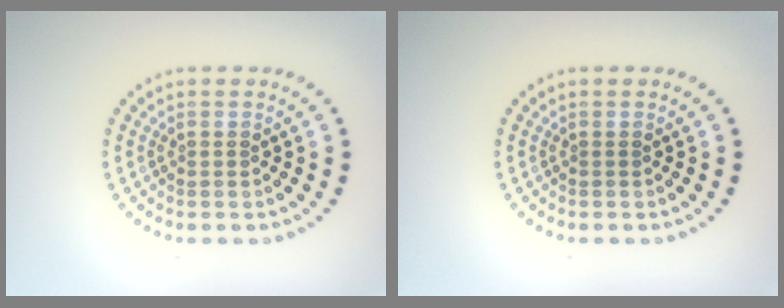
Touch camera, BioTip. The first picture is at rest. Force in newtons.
{"total": 0.0}